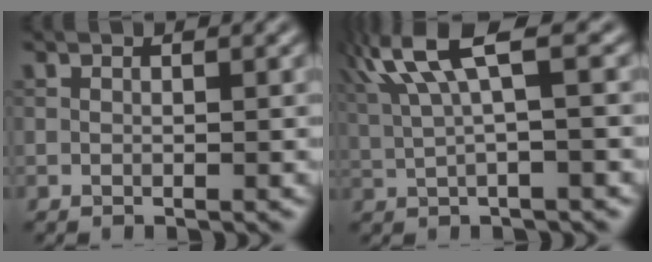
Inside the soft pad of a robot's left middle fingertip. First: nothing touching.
{"total": 6.7, "force": [2.7, 1.6, 5.9], "torque": [-0.128, 0.020, 0.056]}